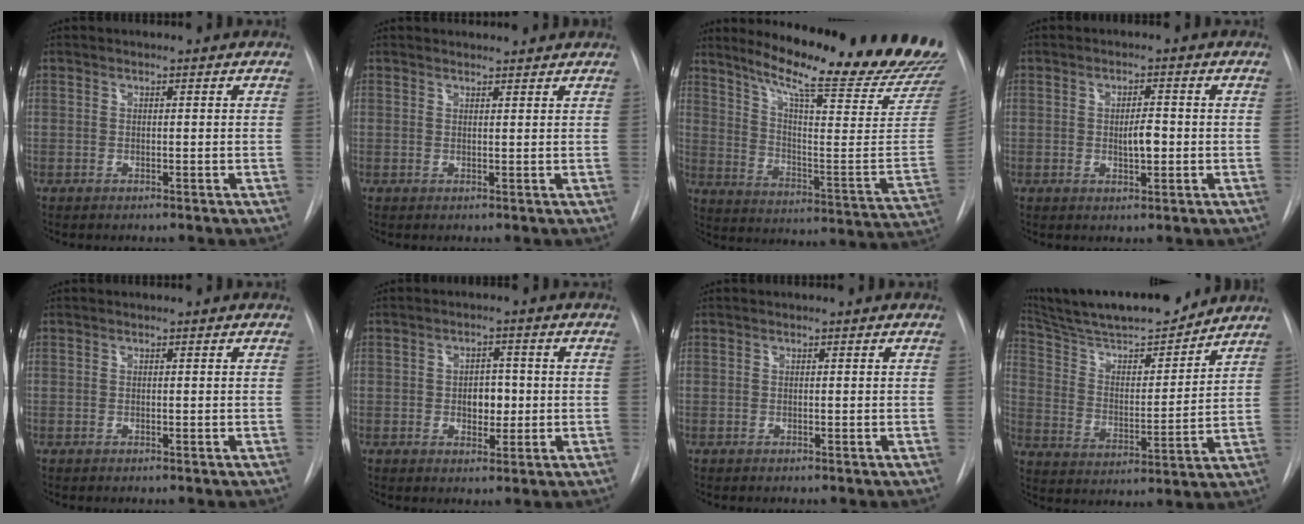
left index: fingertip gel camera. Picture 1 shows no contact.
{"total": 3.4, "force": [3.3, 0.6, 0.5], "torque": [-0.011, 0.011, 0.038]}
{"total": 25.2, "force": [22.0, 0.9, 12.3], "torque": [-0.189, -0.114, 0.287]}
{"total": 3.0, "force": [-0.7, 0.9, 2.8], "torque": [-0.046, -0.006, -0.009]}
{"total": 0.0}
{"total": 3.6, "force": [-0.6, 2.4, 2.7], "torque": [-0.034, -0.002, -0.006]}
{"total": 0.0}
{"total": 19.3, "force": [17.4, 2.4, 8.0], "torque": [-0.144, 0.000, 0.282]}